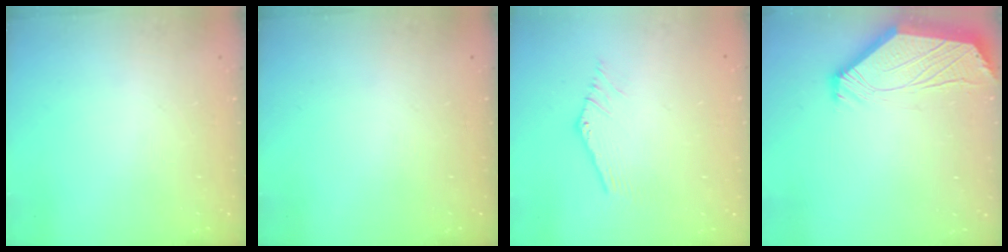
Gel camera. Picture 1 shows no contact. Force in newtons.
{"total": 0.0}
{"total": 1.4, "press": 1.3, "slide": 0.1}
{"total": 2.6, "press": 2.6, "slide": 0.5}